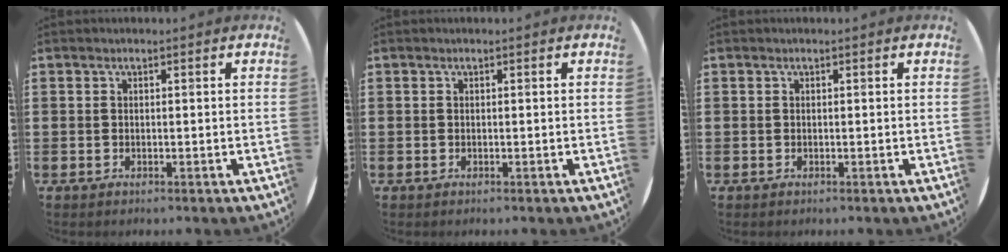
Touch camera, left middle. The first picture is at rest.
{"total": 0.0}
{"total": 0.0}